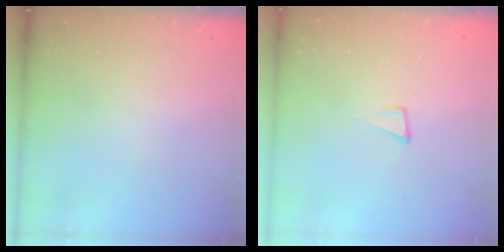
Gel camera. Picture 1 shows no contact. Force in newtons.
{"total": 4.6, "press": 3.2, "slide": 3.3}